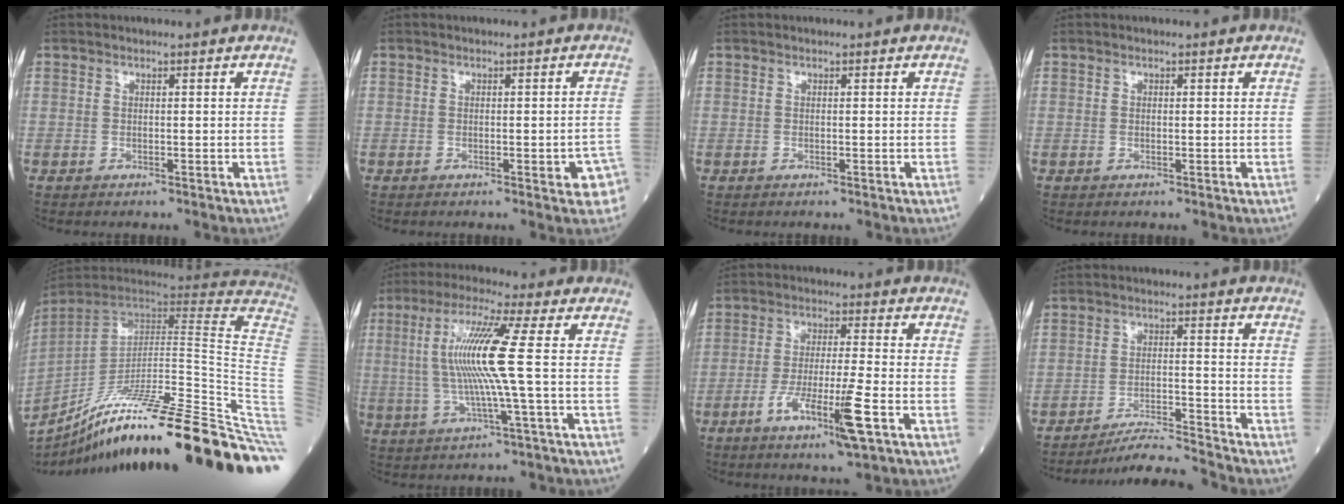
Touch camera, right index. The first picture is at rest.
{"total": 3.5, "force": [-1.4, 0.9, 3.1], "torque": [-0.029, 0.008, -0.011]}
{"total": 0.0}
{"total": 0.0}
{"total": 38.2, "force": [-25.9, -1.5, 28.0], "torque": [-0.270, -0.047, -0.376]}
{"total": 10.7, "force": [0.7, -1.3, 10.6], "torque": [-0.217, 0.004, 0.012]}
{"total": 9.5, "force": [-4.2, 0.1, 8.5], "torque": [-0.158, -0.014, -0.072]}
{"total": 7.4, "force": [-7.1, -2.1, 0.8], "torque": [-0.013, -0.009, -0.128]}